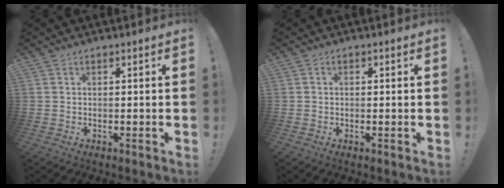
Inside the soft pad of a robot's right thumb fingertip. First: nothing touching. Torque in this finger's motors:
{"motor_torque": [-0.03, -0.15, -0.18, 0.07, 0.04]}